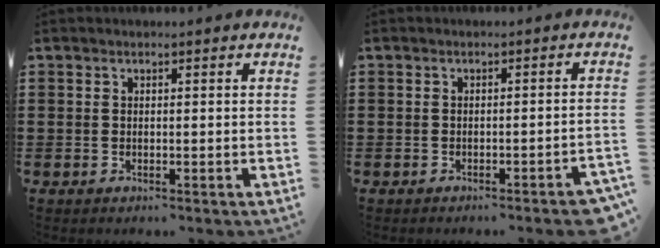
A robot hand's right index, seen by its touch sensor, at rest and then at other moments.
{"total": 1.9, "force": [-1.5, -0.1, 1.0], "torque": [-0.017, -0.003, -0.028]}